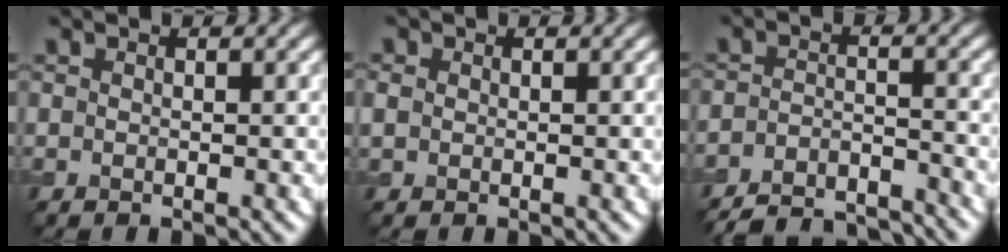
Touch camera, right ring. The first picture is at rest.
{"total": 1.1, "force": [0.2, 1.0, 0.4], "torque": [-0.008, 0.002, 0.002]}
{"total": 6.7, "force": [-6.2, 1.6, 2.0], "torque": [-0.033, -0.009, -0.106]}